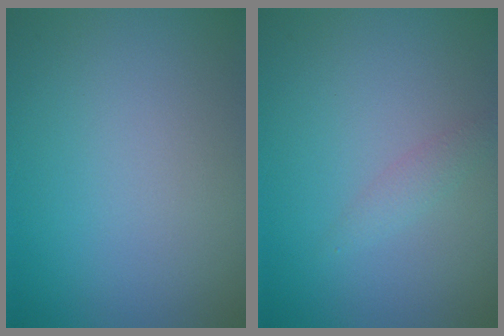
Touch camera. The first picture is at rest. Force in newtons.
{"total": 1.2, "press": 1.2, "slide": 0.0}